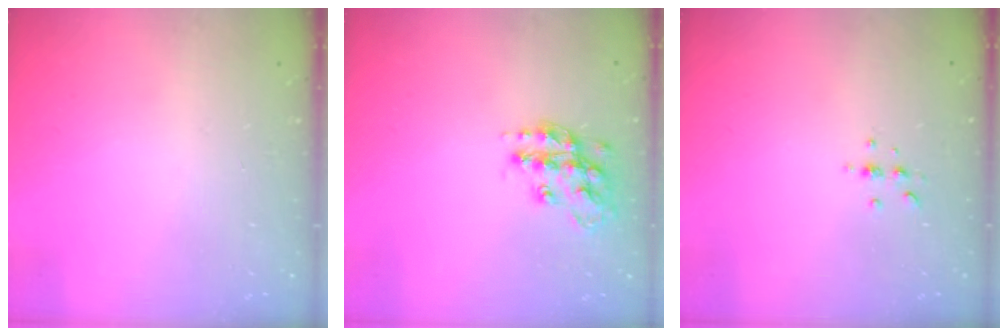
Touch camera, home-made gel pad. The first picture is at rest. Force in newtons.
{"total": 15.0, "press": 15.0, "slide": 1.0}
{"total": 3.7, "press": 3.3, "slide": 1.6}